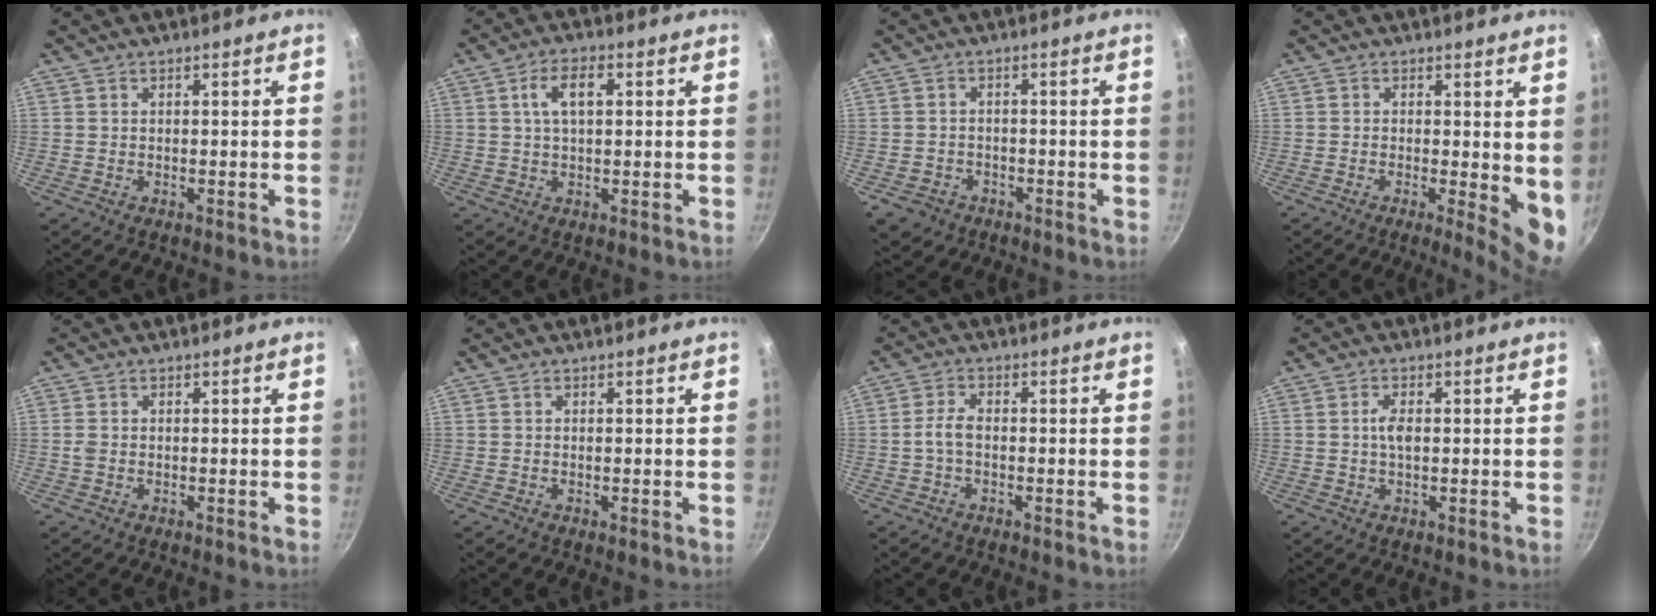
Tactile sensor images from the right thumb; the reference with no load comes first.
{"total": 5.8, "force": [1.4, 2.9, 4.8], "torque": [-0.077, 0.011, 0.023]}
{"total": 4.1, "force": [-2.1, 3.2, 1.4], "torque": [-0.022, 0.021, -0.030]}
{"total": 7.0, "force": [-0.2, 2.3, 6.6], "torque": [-0.079, -0.016, -0.002]}
{"total": 1.2, "force": [-0.2, 0.9, 0.7], "torque": [-0.017, 0.002, -0.004]}
{"total": 0.0}
{"total": 3.0, "force": [-0.8, 1.5, 2.5], "torque": [-0.054, 0.017, -0.022]}
{"total": 2.8, "force": [0.2, 1.3, 2.5], "torque": [-0.045, 0.005, 0.001]}